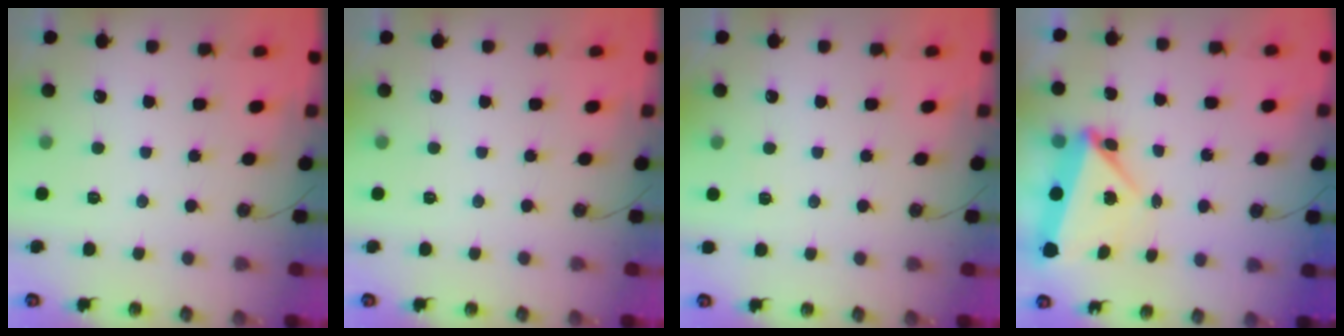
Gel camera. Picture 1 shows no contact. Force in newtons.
{"total": 0.0}
{"total": 2.6, "press": 1.9, "slide": 1.8}
{"total": 9.3, "press": 4.9, "slide": 7.9}